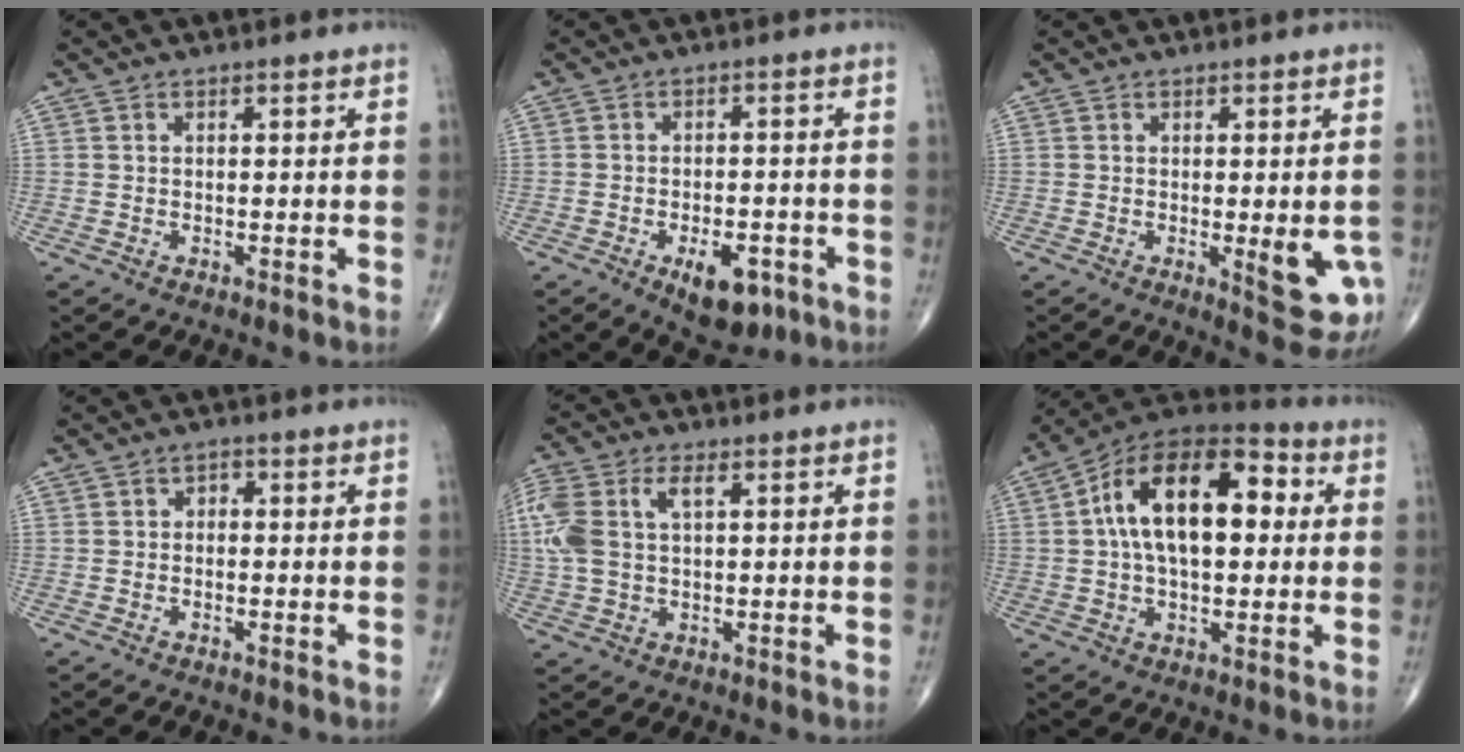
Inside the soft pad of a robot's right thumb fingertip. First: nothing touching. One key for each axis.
{"total": 8.4, "fx": -4.0, "fy": 4.3, "fz": 6.0, "tx": -0.066, "ty": 0.013, "tz": -0.049}
{"total": 7.4, "fx": -1.5, "fy": 2.5, "fz": 6.8, "tx": -0.069, "ty": -0.014, "tz": -0.014}
{"total": 1.3, "fx": -0.3, "fy": 1.1, "fz": 0.8, "tx": 0.001, "ty": 0.007, "tz": -0.013}
{"total": 11.1, "fx": 2.6, "fy": 6.2, "fz": 8.8, "tx": -0.232, "ty": 0.023, "tz": 0.053}
{"total": 19.4, "fx": 3.0, "fy": 10.5, "fz": 16.0, "tx": -0.246, "ty": 0.032, "tz": 0.036}